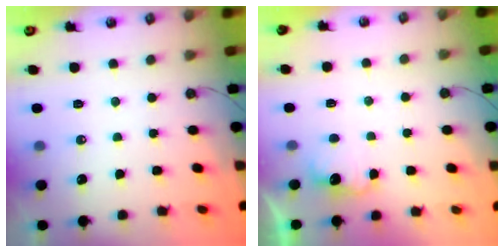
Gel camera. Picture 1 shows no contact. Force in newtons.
{"total": 4.1, "press": 4.0, "slide": 0.8}